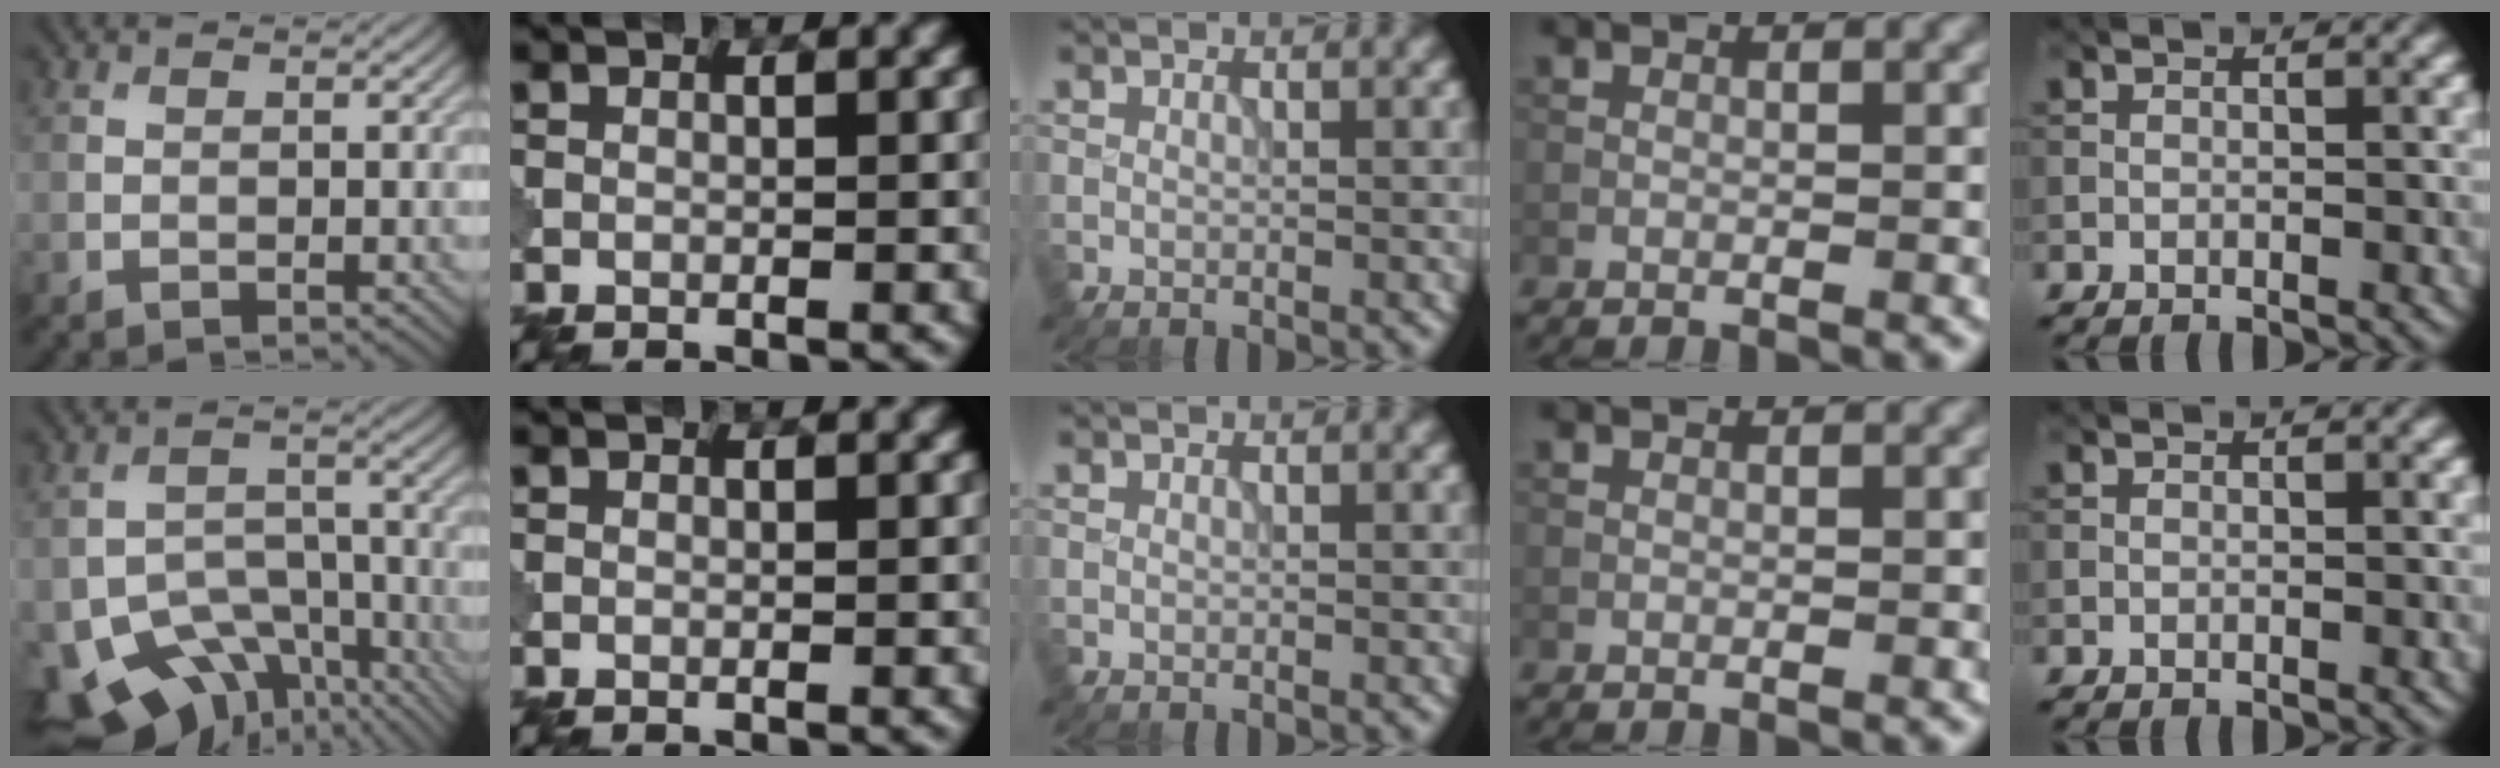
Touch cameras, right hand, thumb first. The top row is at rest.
{"thumb": {"total": 13.9, "force": [-9.2, 8.0, 6.8], "torque": [-0.139, -0.041, -0.132]}}